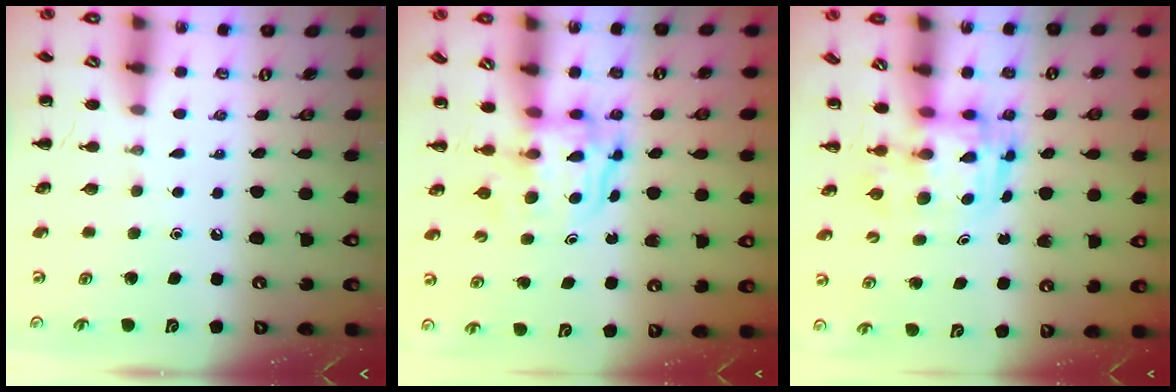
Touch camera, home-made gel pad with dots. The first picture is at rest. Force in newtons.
{"total": 3.6, "press": 3.6, "slide": 0.3}
{"total": 3.2, "press": 3.2, "slide": 0.7}